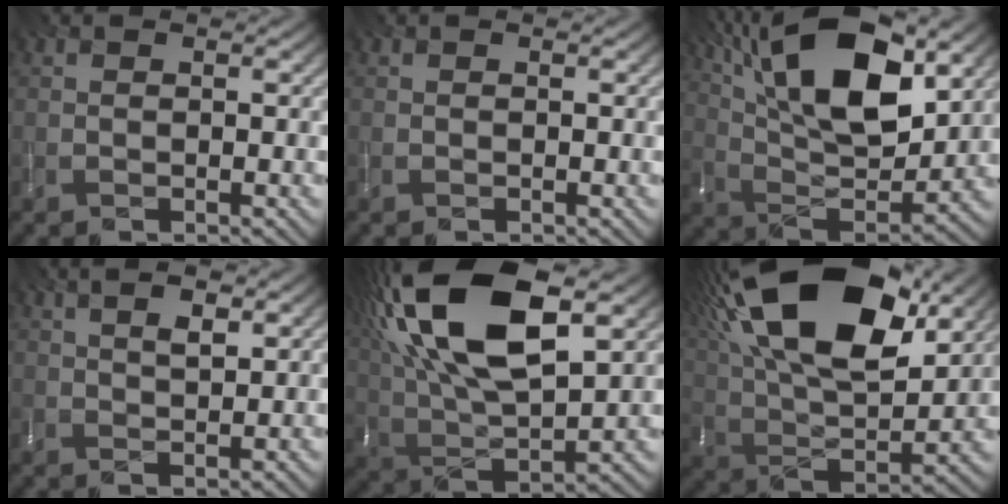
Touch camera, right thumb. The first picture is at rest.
{"total": 0.0}
{"total": 18.1, "force": [9.0, 7.2, 13.9], "torque": [-0.278, 0.026, 0.141]}
{"total": 3.5, "force": [2.0, 0.8, 2.7], "torque": [-0.056, 0.004, 0.044]}
{"total": 20.1, "force": [9.0, 8.6, 15.8], "torque": [-0.337, 0.050, 0.140]}
{"total": 22.5, "force": [11.2, 10.7, 16.3], "torque": [-0.330, 0.063, 0.163]}